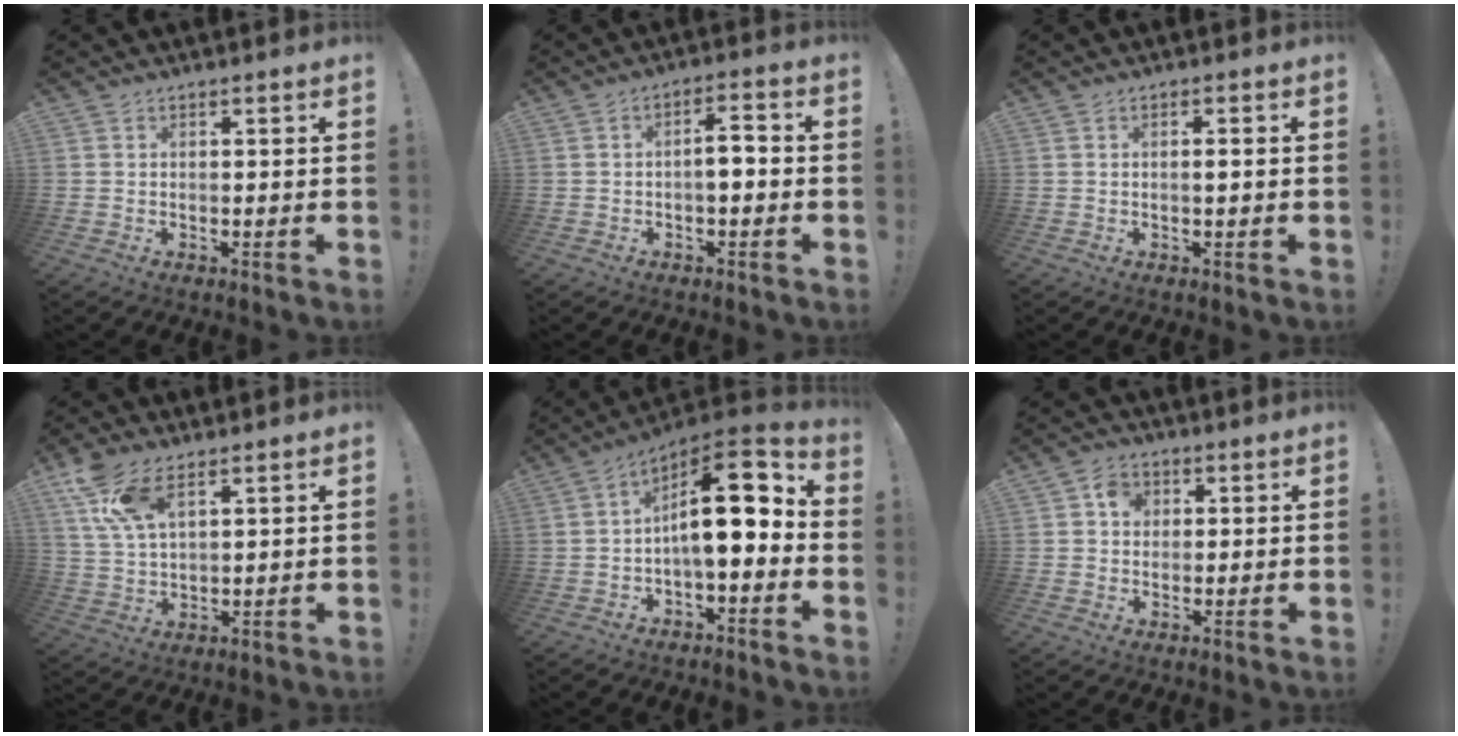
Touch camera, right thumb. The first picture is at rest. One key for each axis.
{"total": 5.5, "fx": -1.1, "fy": 1.9, "fz": 5.0, "tx": -0.079, "ty": 0.009, "tz": -0.022}
{"total": 1.3, "fx": -0.2, "fy": 0.0, "fz": 1.3, "tx": -0.016, "ty": -0.002, "tz": -0.007}
{"total": 10.7, "fx": 6.3, "fy": 4.9, "fz": 7.1, "tx": -0.125, "ty": -0.017, "tz": 0.119}
{"total": 16.3, "fx": 1.8, "fy": 6.2, "fz": 15.0, "tx": -0.228, "ty": -0.007, "tz": 0.027}
{"total": 5.1, "fx": 1.4, "fy": 4.3, "fz": 2.2, "tx": -0.035, "ty": 0.005, "tz": 0.024}